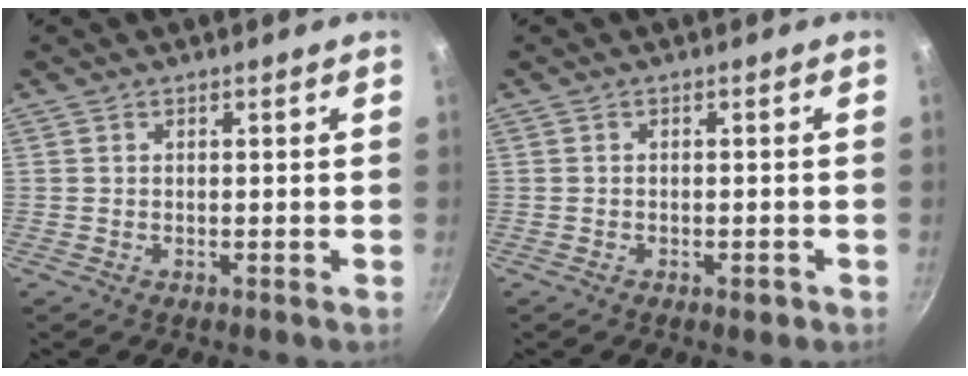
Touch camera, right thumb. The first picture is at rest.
{"total": 1.3, "force": [-0.8, 0.6, 0.8], "torque": [-0.010, 0.003, -0.010]}